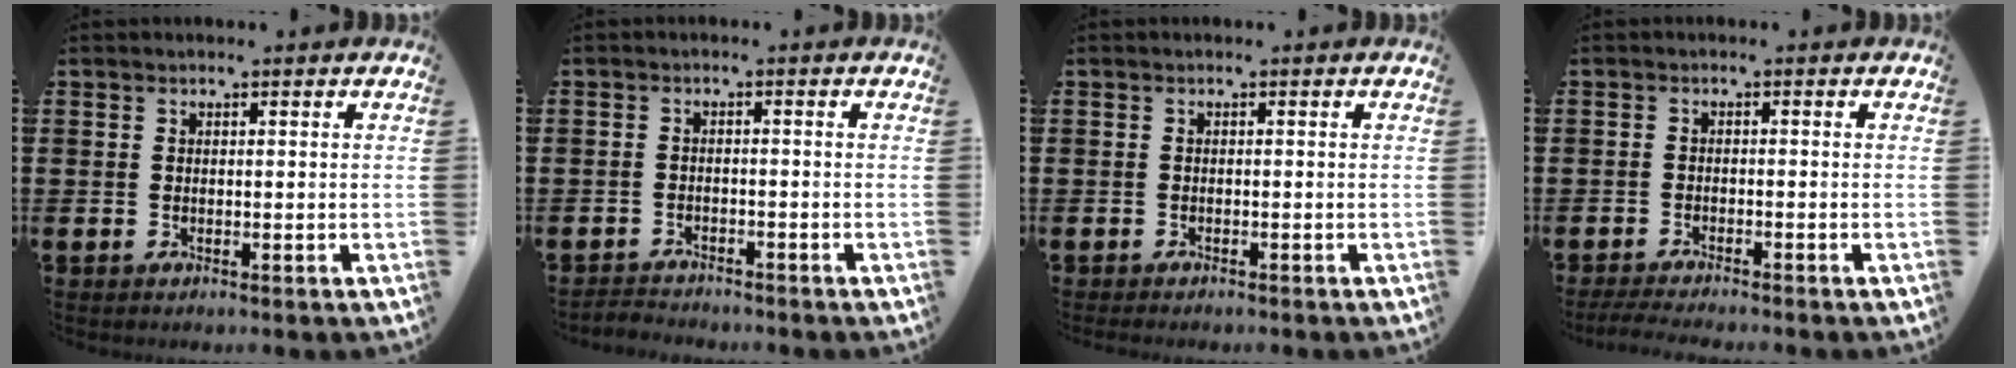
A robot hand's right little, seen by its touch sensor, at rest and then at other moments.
{"total": 1.7, "force": [-1.7, 0.1, -0.1], "torque": [-0.002, 0.003, -0.037]}
{"total": 0.0}
{"total": 1.7, "force": [-1.5, -0.1, 0.7], "torque": [-0.011, 0.003, -0.030]}